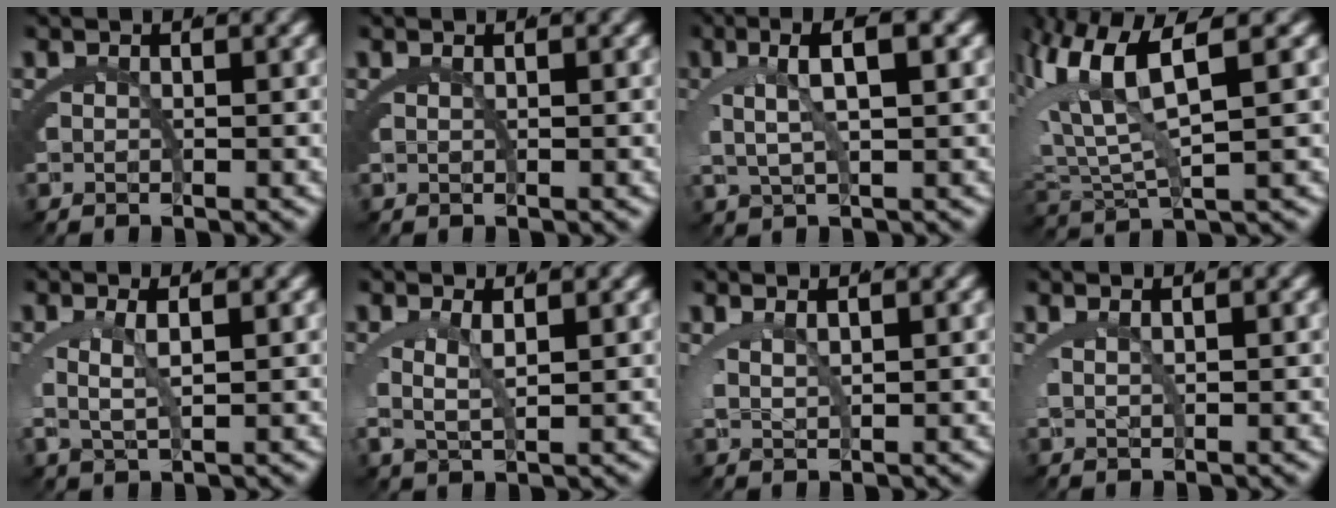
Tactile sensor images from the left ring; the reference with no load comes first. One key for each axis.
{"total": 0.8, "fx": 0.4, "fy": -0.7, "fz": 0.2, "tx": -0.002, "ty": 0.000, "tz": 0.009}
{"total": 5.1, "fx": 1.9, "fy": 1.3, "fz": 4.5, "tx": -0.085, "ty": 0.011, "tz": 0.036}
{"total": 7.5, "fx": 2.6, "fy": 3.2, "fz": 6.2, "tx": -0.133, "ty": 0.003, "tz": 0.048}
{"total": 2.9, "fx": 0.9, "fy": 0.7, "fz": 2.7, "tx": -0.058, "ty": -0.004, "tz": 0.024}
{"total": 2.7, "fx": 0.9, "fy": 0.8, "fz": 2.4, "tx": -0.053, "ty": -0.007, "tz": 0.025}
{"total": 1.9, "fx": 1.4, "fy": 0.3, "fz": 1.3, "tx": -0.030, "ty": -0.004, "tz": 0.032}
{"total": 1.3, "fx": 0.9, "fy": -0.1, "fz": 1.0, "tx": -0.022, "ty": -0.002, "tz": 0.023}